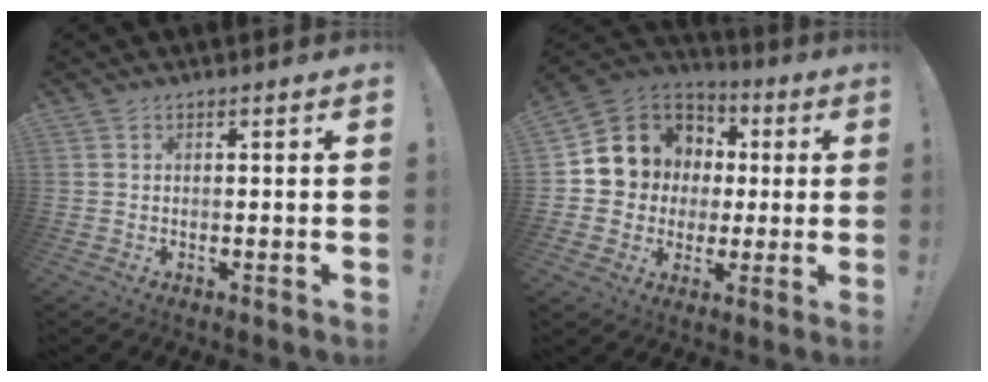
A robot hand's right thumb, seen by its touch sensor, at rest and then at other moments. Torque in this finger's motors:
{"motor_torque": [0.34, 0.00, -0.04, 0.19, 0.24]}